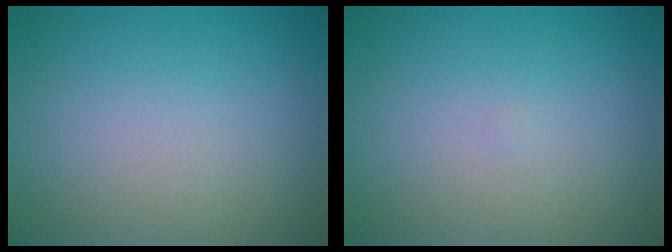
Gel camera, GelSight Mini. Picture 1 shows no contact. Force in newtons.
{"total": 0.0}